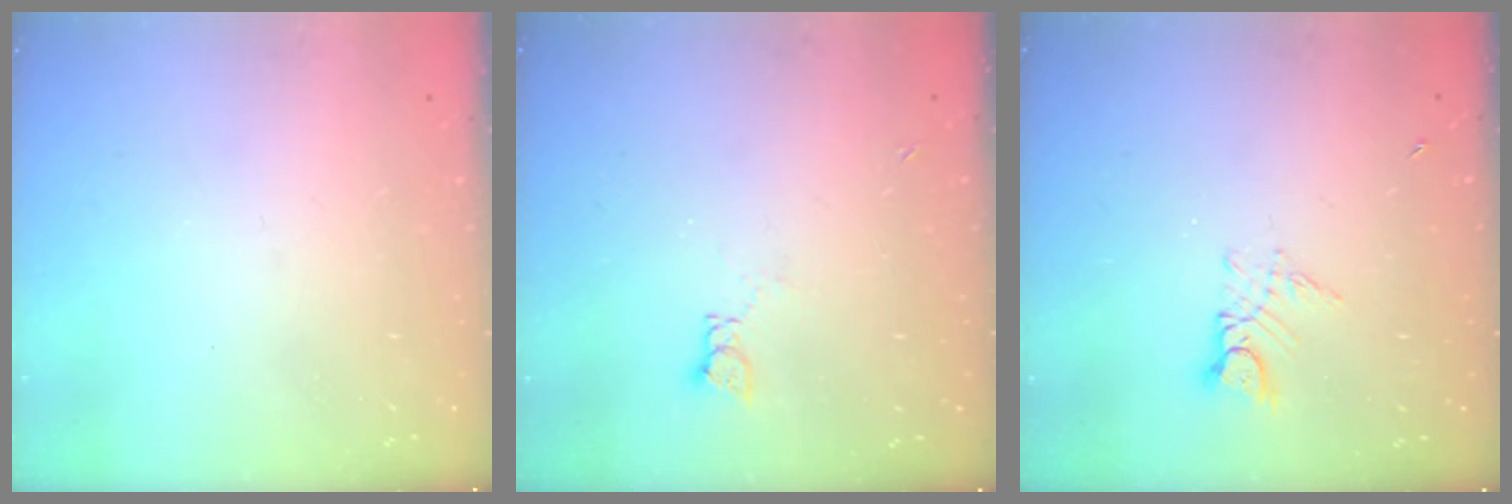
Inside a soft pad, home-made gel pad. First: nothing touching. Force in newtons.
{"total": 2.0, "press": 2.0, "slide": 0.2}
{"total": 5.4, "press": 5.4, "slide": 0.5}